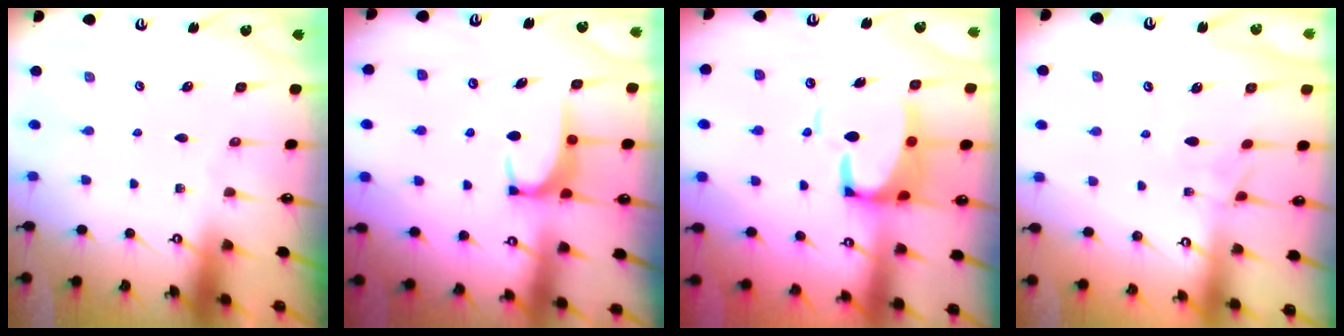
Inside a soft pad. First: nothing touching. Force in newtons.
{"total": 3.0, "press": 3.0, "slide": 0.5}
{"total": 8.8, "press": 8.7, "slide": 1.4}
{"total": 1.3, "press": 1.0, "slide": 0.8}